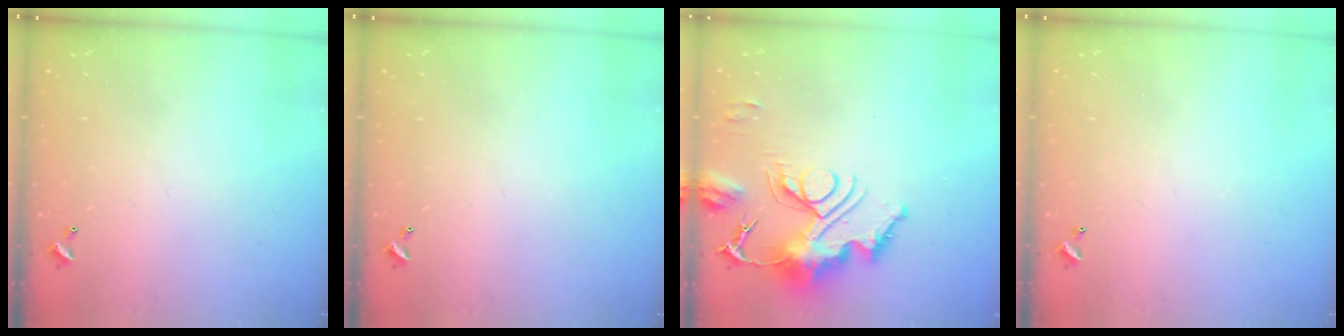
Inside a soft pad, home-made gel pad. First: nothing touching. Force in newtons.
{"total": 0.0}
{"total": 15.1, "press": 15.0, "slide": 1.8}
{"total": 0.0}